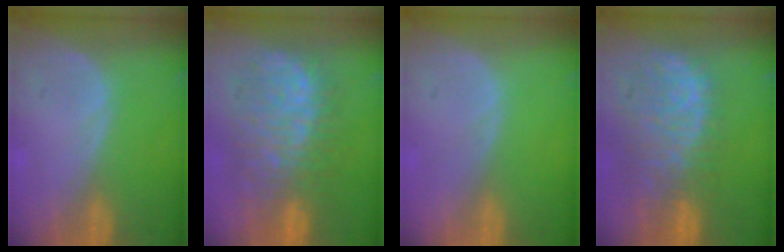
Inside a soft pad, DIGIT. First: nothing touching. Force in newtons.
{"total": 11.9, "press": 11.8, "slide": 1.4}
{"total": 0.0}
{"total": 11.3, "press": 9.7, "slide": 5.8}